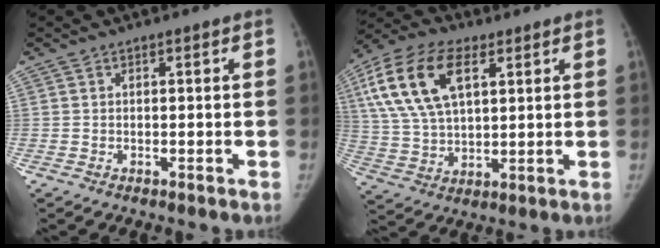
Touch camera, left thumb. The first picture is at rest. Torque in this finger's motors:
{"motor_torque": [-0.20, 1.01, 1.50, -1.27, 0.39]}